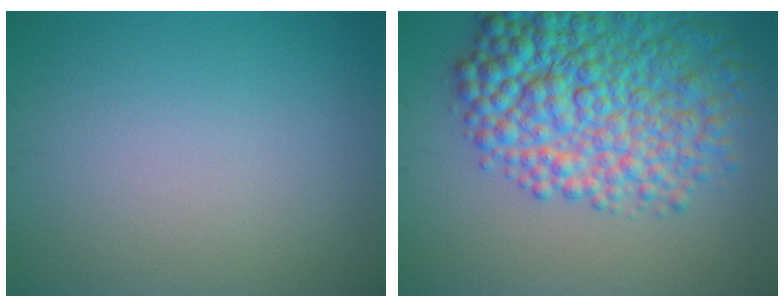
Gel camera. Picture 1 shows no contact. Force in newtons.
{"total": 9.9, "press": 9.9, "slide": 0.3}